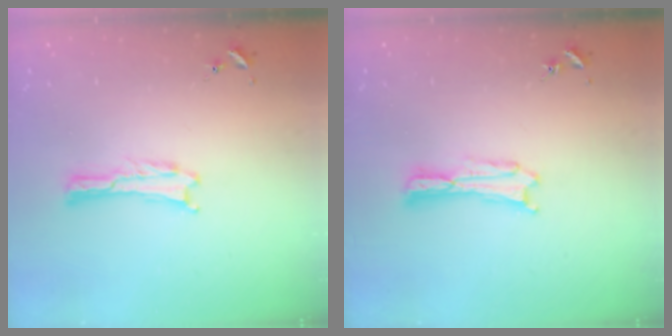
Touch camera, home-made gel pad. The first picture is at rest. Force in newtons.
{"total": 0.9, "press": 0.9, "slide": 0.2}